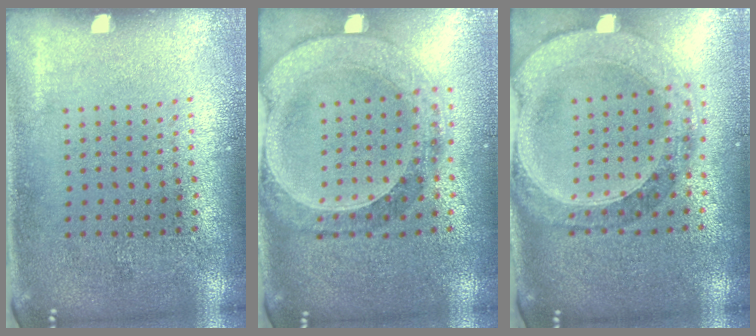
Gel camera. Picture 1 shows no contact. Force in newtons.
{"total": 1.5, "press": 1.4, "slide": 0.3}
{"total": 1.6, "press": 1.5, "slide": 0.5}